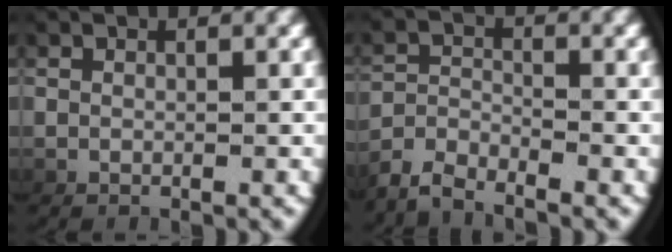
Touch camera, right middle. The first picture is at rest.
{"total": 3.0, "force": [-2.9, 0.3, 0.7], "torque": [-0.012, -0.002, -0.056]}